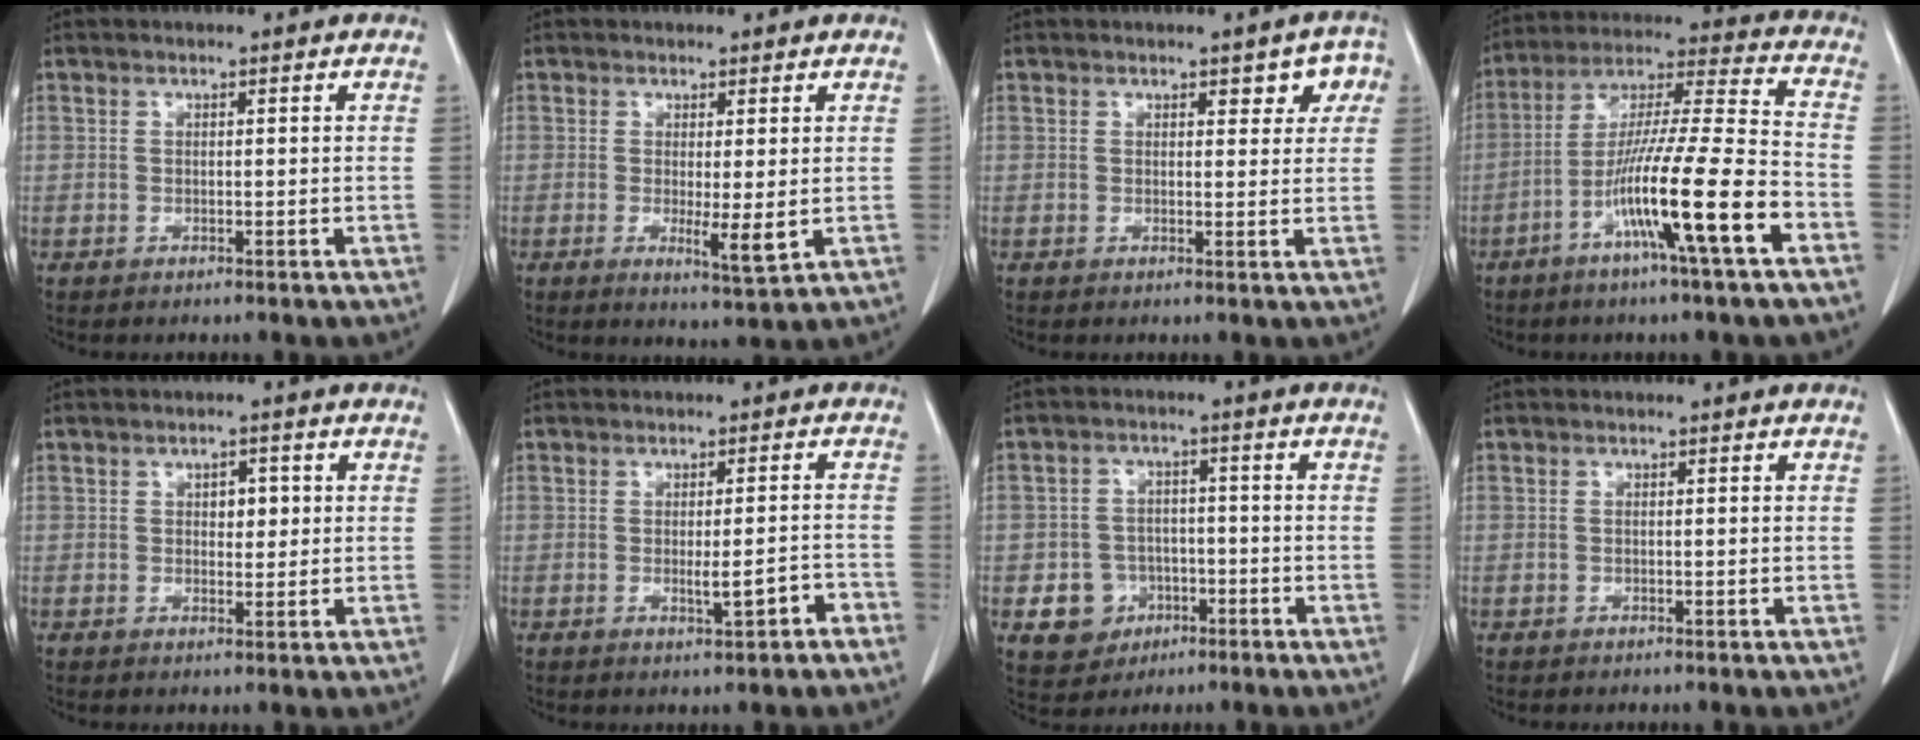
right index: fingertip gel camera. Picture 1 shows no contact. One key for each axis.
{"total": 4.1, "fx": -0.4, "fy": 0.4, "fz": 4.1, "tx": -0.069, "ty": -0.014, "tz": -0.001}
{"total": 4.1, "fx": 1.9, "fy": 2.0, "fz": 3.0, "tx": -0.018, "ty": 0.010, "tz": 0.019}
{"total": 16.6, "fx": -7.3, "fy": -0.6, "fz": 14.9, "tx": -0.275, "ty": -0.008, "tz": -0.130}
{"total": 2.6, "fx": 0.6, "fy": 1.5, "fz": 2.1, "tx": -0.026, "ty": 0.002, "tz": 0.009}
{"total": 3.8, "fx": -1.9, "fy": 0.4, "fz": 3.3, "tx": -0.050, "ty": -0.003, "tz": -0.025}
{"total": 6.4, "fx": -2.5, "fy": 5.7, "fz": 1.6, "tx": -0.028, "ty": 0.009, "tz": -0.028}
{"total": 0.0}